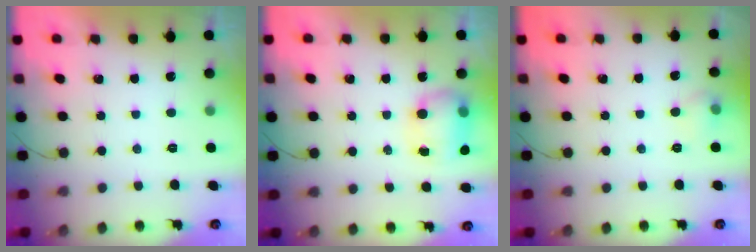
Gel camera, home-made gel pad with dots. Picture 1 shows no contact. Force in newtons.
{"total": 8.0, "press": 8.0, "slide": 0.6}
{"total": 5.5, "press": 5.3, "slide": 1.5}